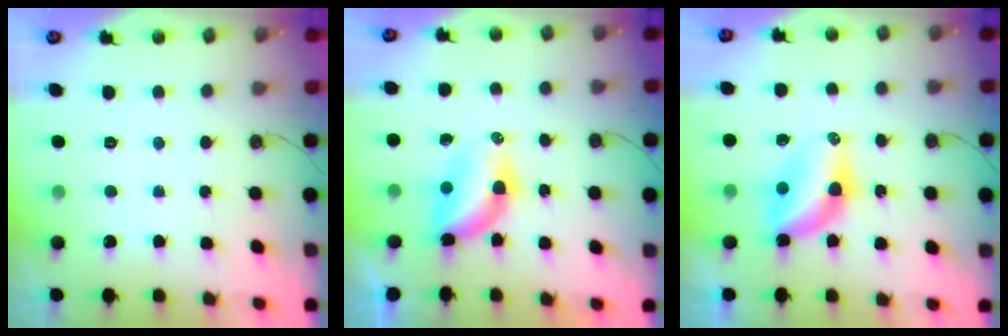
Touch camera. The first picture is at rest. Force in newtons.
{"total": 5.8, "press": 5.8, "slide": 0.5}
{"total": 7.0, "press": 7.0, "slide": 0.2}